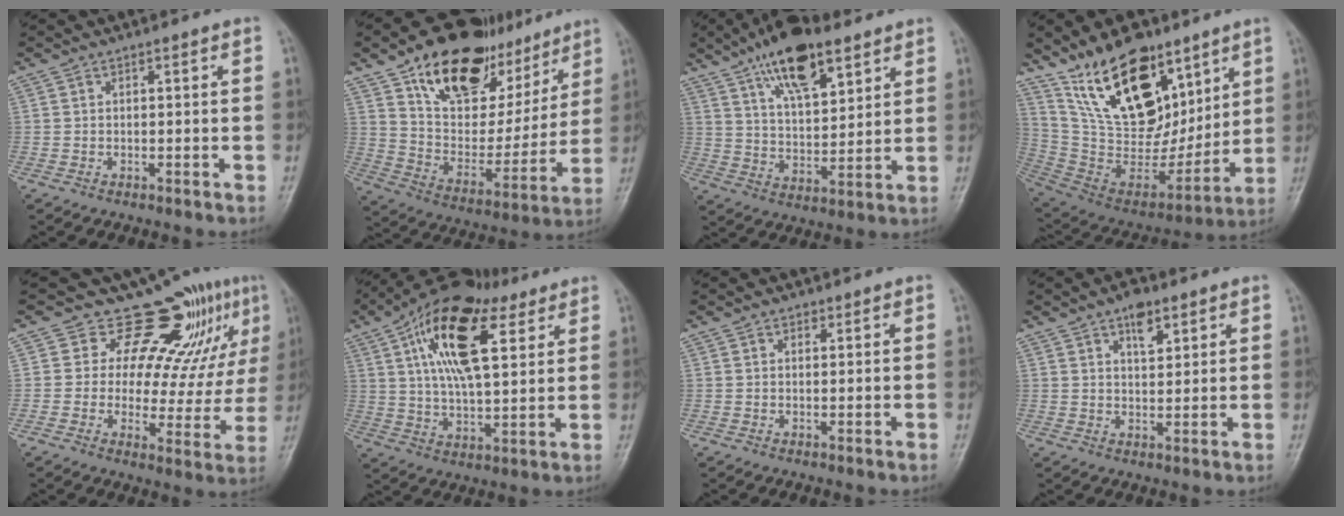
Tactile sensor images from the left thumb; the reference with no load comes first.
{"total": 25.8, "force": [15.5, 14.4, 14.7], "torque": [-0.181, -0.038, 0.259]}
{"total": 15.2, "force": [9.3, 6.2, 10.3], "torque": [-0.147, -0.036, 0.162]}
{"total": 22.8, "force": [13.6, 12.4, 13.5], "torque": [-0.182, -0.066, 0.257]}
{"total": 16.3, "force": [10.3, 8.1, 9.7], "torque": [-0.062, -0.061, 0.128]}
{"total": 19.6, "force": [8.5, 8.7, 15.4], "torque": [-0.248, -0.008, 0.143]}
{"total": 0.7, "force": [0.5, 0.5, 0.1], "torque": [0.003, -0.003, 0.005]}
{"total": 4.9, "force": [2.9, 2.4, 3.1], "torque": [-0.035, -0.014, 0.043]}